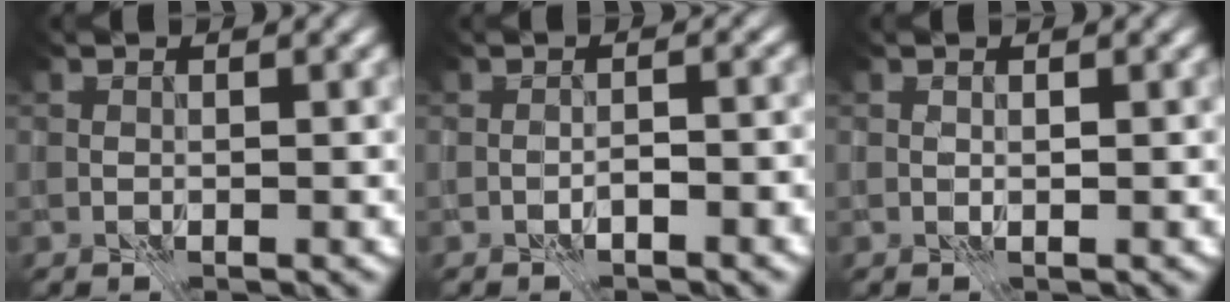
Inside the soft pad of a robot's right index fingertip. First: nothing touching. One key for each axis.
{"total": 1.6, "fx": -1.0, "fy": 0.3, "fz": 1.2, "tx": -0.019, "ty": 0.007, "tz": -0.019}
{"total": 0.0}